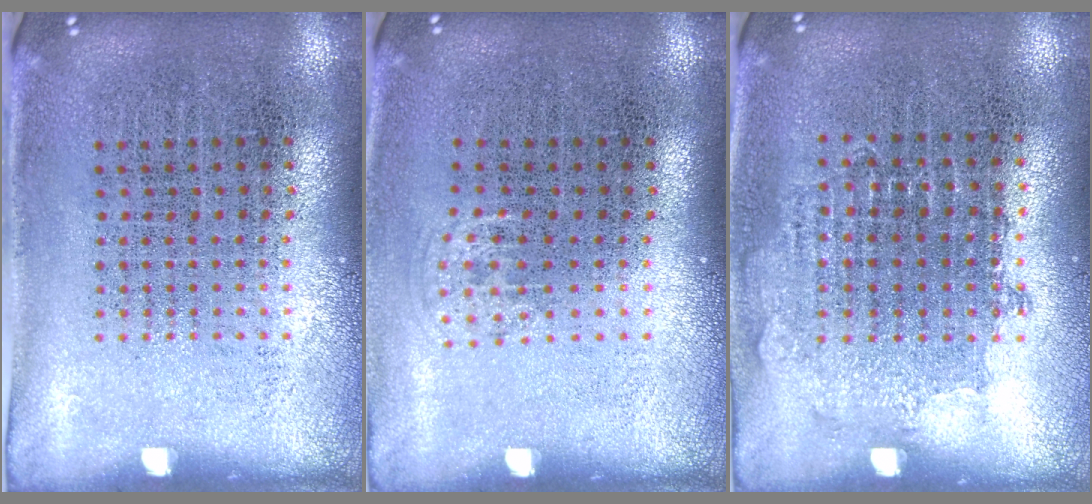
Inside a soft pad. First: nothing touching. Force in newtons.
{"total": 0.6, "press": 0.5, "slide": 0.3}
{"total": 0.8, "press": 0.8, "slide": 0.2}